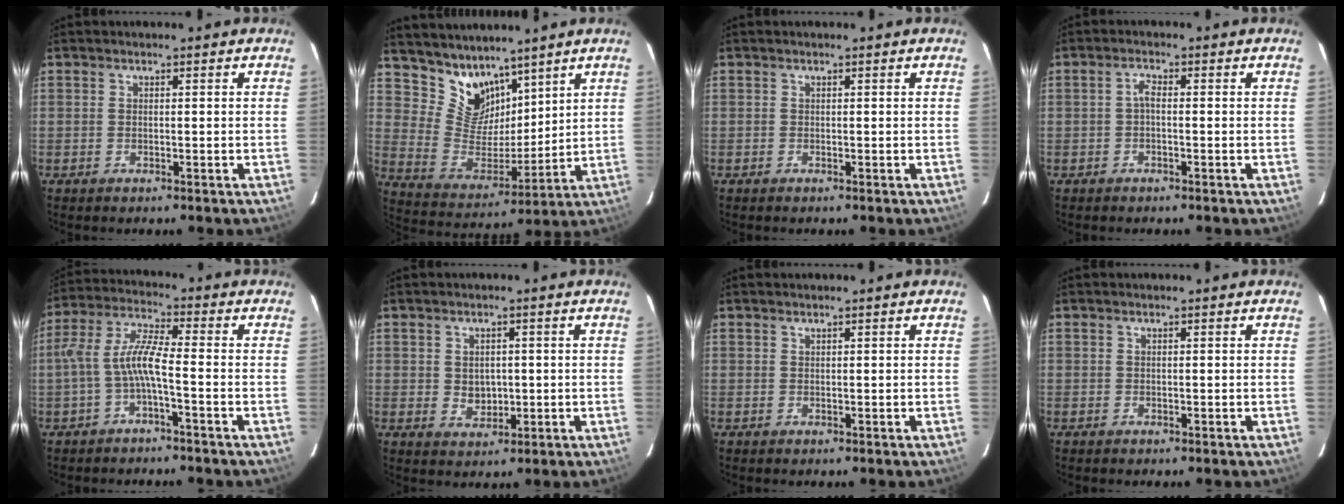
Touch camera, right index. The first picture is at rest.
{"total": 11.3, "force": [8.8, 6.3, 3.3], "torque": [-0.064, 0.000, 0.179]}
{"total": 0.0}
{"total": 1.6, "force": [-0.4, 0.6, 1.4], "torque": [-0.029, 0.008, -0.009]}
{"total": 6.9, "force": [-2.4, 1.0, 6.4], "torque": [-0.154, 0.015, -0.045]}
{"total": 3.8, "force": [0.0, 3.2, 2.0], "torque": [-0.032, -0.001, 0.008]}
{"total": 0.0}
{"total": 0.0}